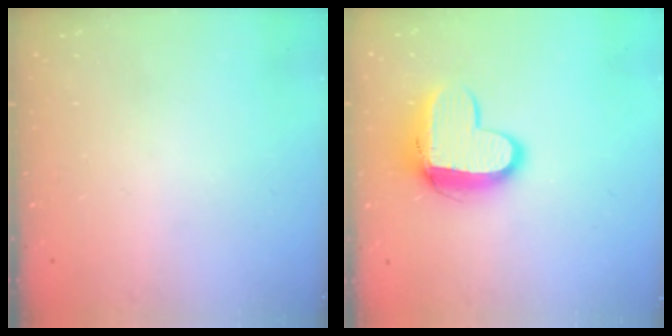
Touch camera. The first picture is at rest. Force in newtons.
{"total": 12.0, "press": 11.9, "slide": 1.2}